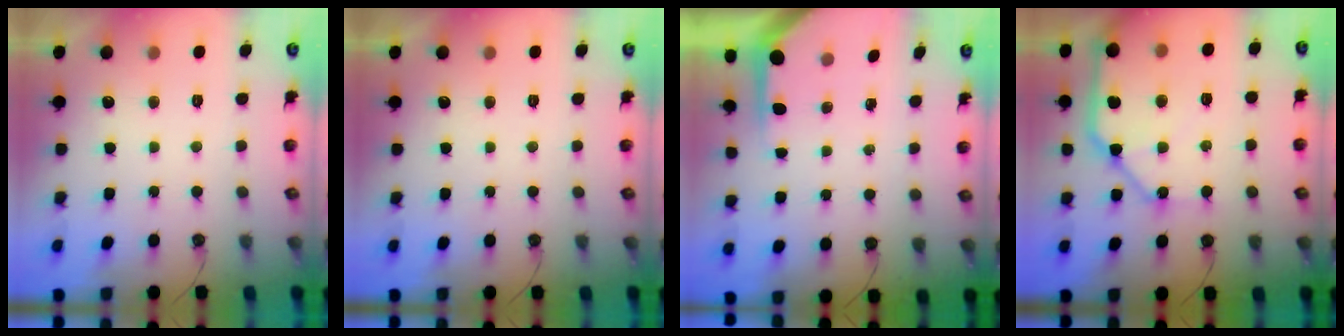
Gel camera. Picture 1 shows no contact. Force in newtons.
{"total": 0.0}
{"total": 3.7, "press": 3.7, "slide": 0.2}
{"total": 15.9, "press": 15.7, "slide": 2.1}